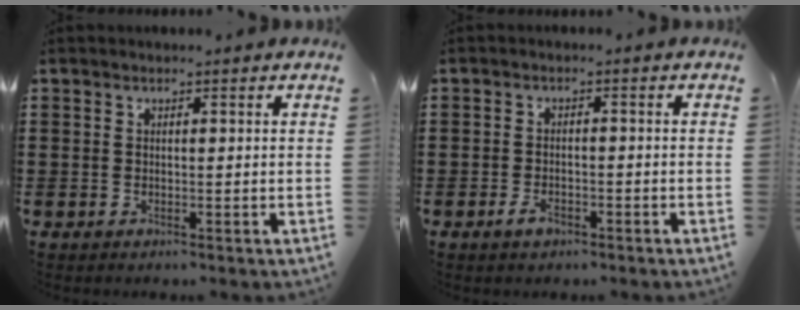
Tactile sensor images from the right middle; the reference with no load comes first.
{"total": 3.1, "force": [-1.7, 1.3, 2.2], "torque": [-0.045, -0.001, -0.033]}